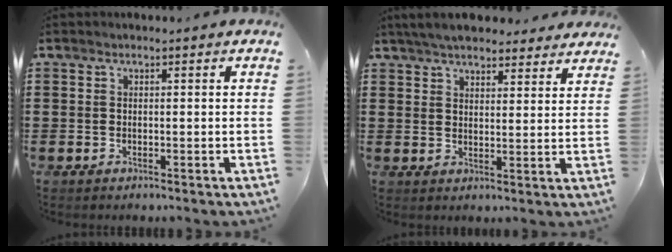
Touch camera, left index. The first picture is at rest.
{"total": 5.2, "force": [4.9, 0.9, 1.4], "torque": [-0.041, -0.010, 0.091]}